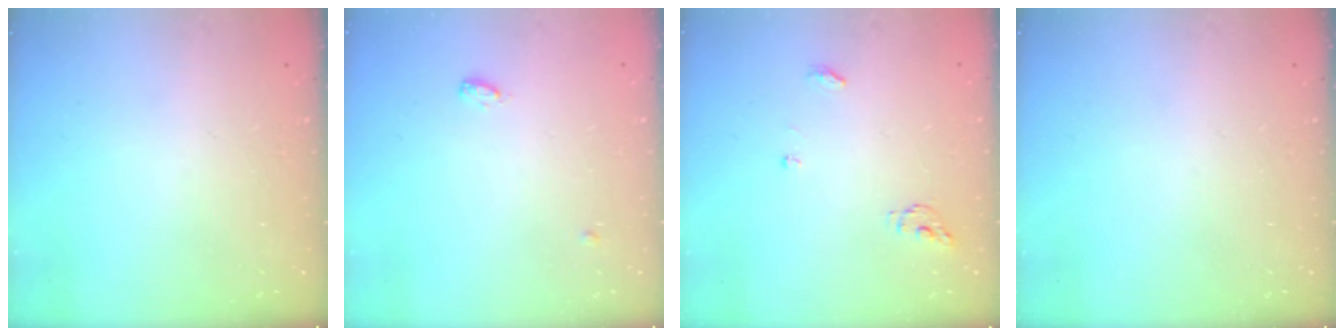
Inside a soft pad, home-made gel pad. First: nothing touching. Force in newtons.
{"total": 7.9, "press": 4.2, "slide": 6.7}
{"total": 4.6, "press": 4.6, "slide": 0.3}
{"total": 0.0}